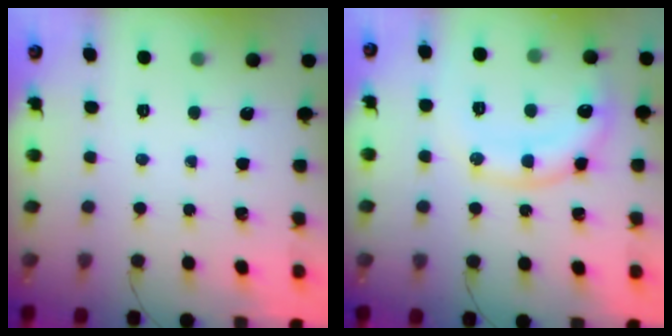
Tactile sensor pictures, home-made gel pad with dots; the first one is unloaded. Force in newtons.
{"total": 13.7, "press": 13.7, "slide": 1.0}